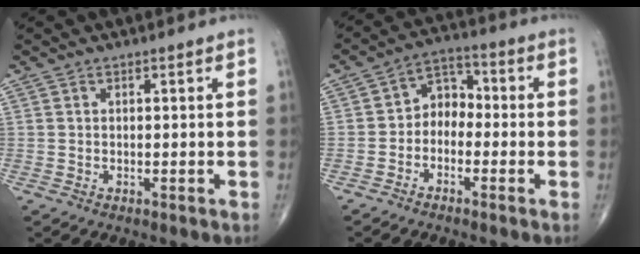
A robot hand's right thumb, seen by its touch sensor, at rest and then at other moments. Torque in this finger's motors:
{"motor_torque": [-0.10, 0.09, 0.37, -0.11, 0.08]}